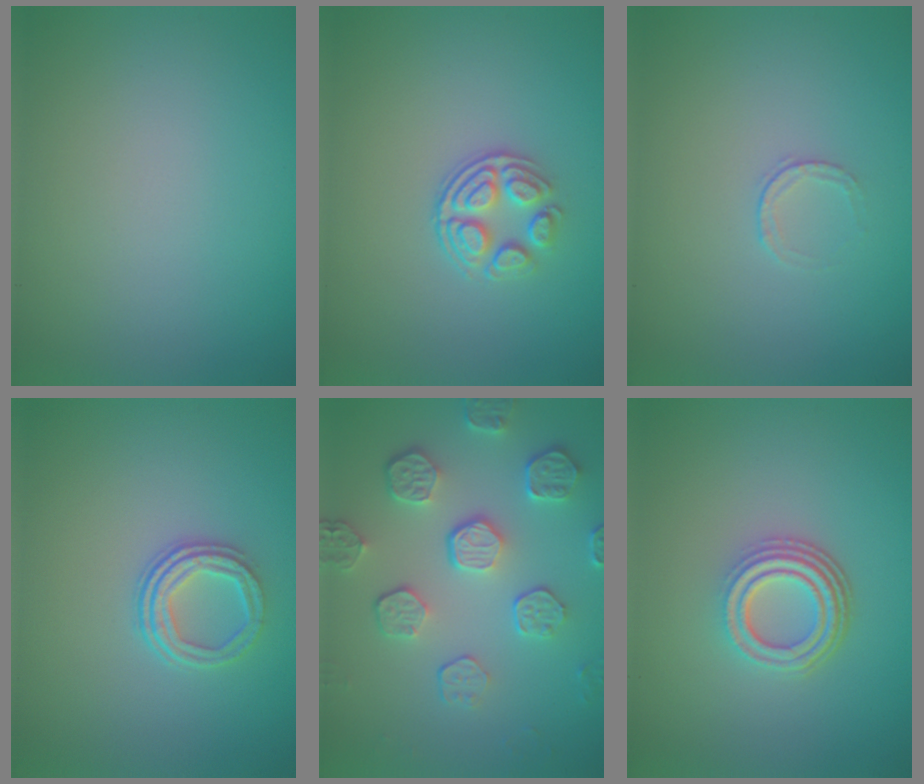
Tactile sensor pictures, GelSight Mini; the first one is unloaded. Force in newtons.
{"total": 3.1, "press": 2.5, "slide": 1.8}
{"total": 0.7, "press": 0.5, "slide": 0.5}
{"total": 3.0, "press": 2.3, "slide": 1.9}
{"total": 5.8, "press": 4.2, "slide": 4.0}
{"total": 4.5, "press": 3.3, "slide": 3.0}